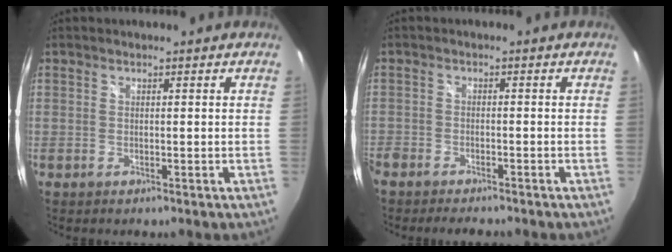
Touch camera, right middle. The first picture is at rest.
{"total": 5.6, "force": [-4.9, 1.7, 2.0], "torque": [-0.060, -0.017, -0.083]}